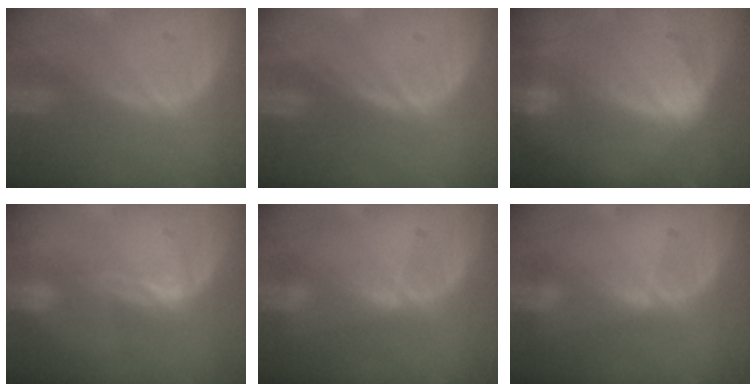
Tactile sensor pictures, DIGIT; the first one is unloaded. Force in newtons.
{"total": 0.0}
{"total": 9.1, "press": 8.0, "slide": 4.4}
{"total": 2.2, "press": 1.7, "slide": 1.4}
{"total": 1.4, "press": 1.1, "slide": 0.8}
{"total": 1.4, "press": 1.1, "slide": 0.8}